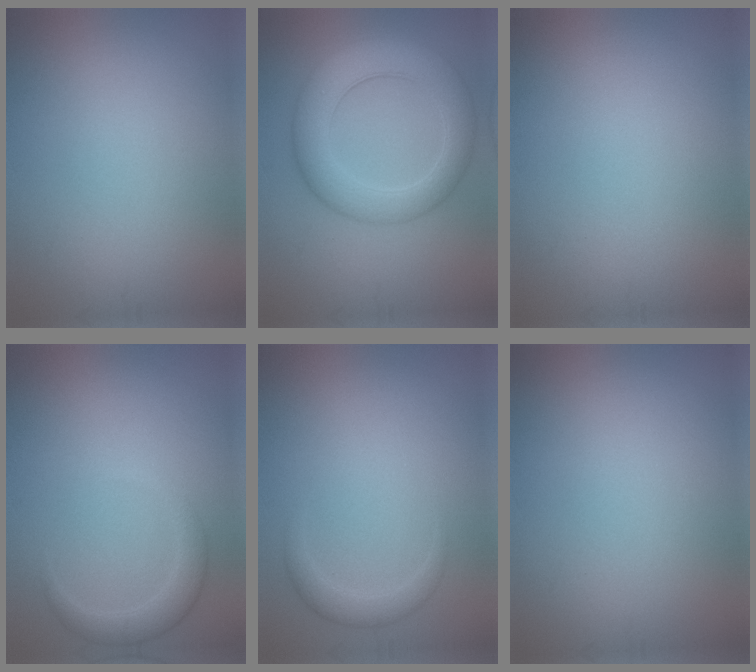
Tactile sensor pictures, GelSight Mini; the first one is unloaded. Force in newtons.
{"total": 6.7, "press": 6.7, "slide": 0.2}
{"total": 0.0}
{"total": 2.3, "press": 2.3, "slide": 0.2}
{"total": 1.6, "press": 1.6, "slide": 0.1}
{"total": 0.0}